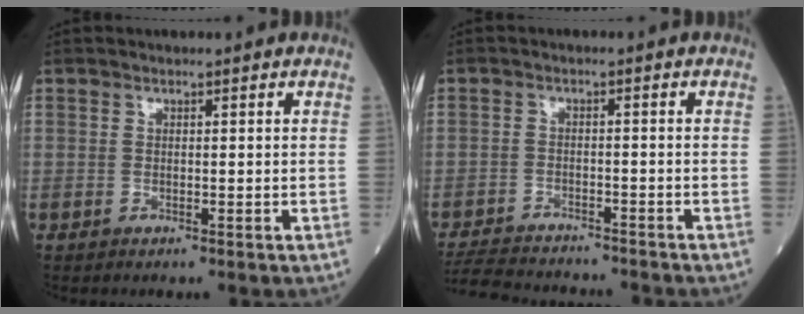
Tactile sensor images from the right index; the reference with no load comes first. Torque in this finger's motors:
{"motor_torque": [-1.58, -0.56, -1.05, -0.21]}